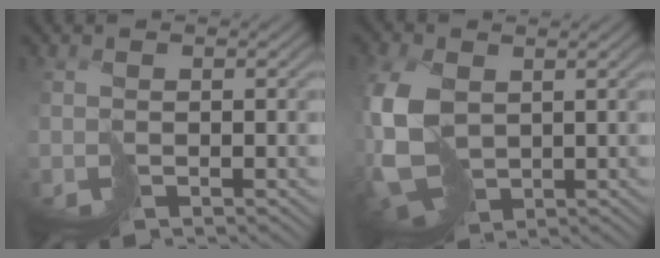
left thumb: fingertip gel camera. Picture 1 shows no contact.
{"total": 10.7, "force": [0.0, 7.2, 7.9], "torque": [-0.223, -0.008, -0.004]}